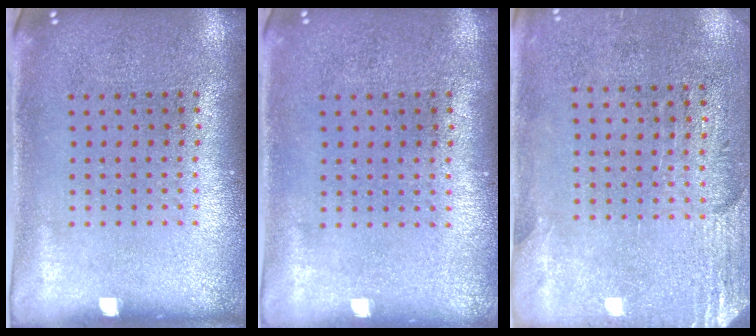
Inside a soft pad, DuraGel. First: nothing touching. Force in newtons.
{"total": 0.0}
{"total": 2.8, "press": 2.4, "slide": 1.3}